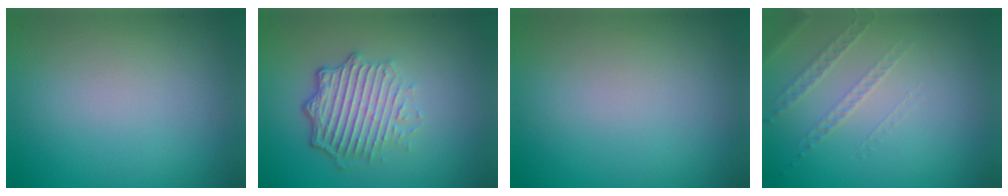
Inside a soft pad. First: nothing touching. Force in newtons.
{"total": 5.0, "press": 3.5, "slide": 3.5}
{"total": 0.0}
{"total": 1.3, "press": 0.9, "slide": 0.9}